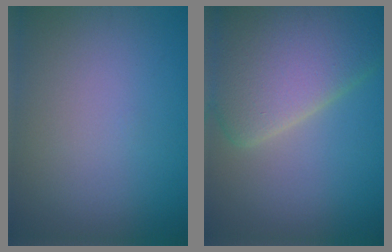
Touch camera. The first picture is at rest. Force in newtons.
{"total": 9.8, "press": 9.8, "slide": 1.0}